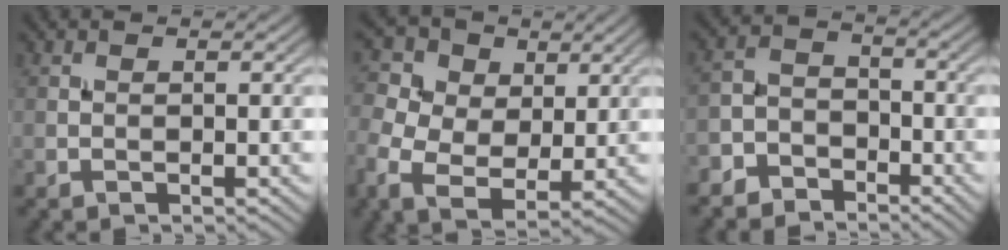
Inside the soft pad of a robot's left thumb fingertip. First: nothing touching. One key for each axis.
{"total": 8.7, "fx": 1.3, "fy": 6.6, "fz": 5.6, "tx": -0.152, "ty": 0.003, "tz": 0.017}
{"total": 5.3, "fx": -4.0, "fy": 3.2, "fz": 1.1, "tx": -0.019, "ty": 0.006, "tz": -0.091}